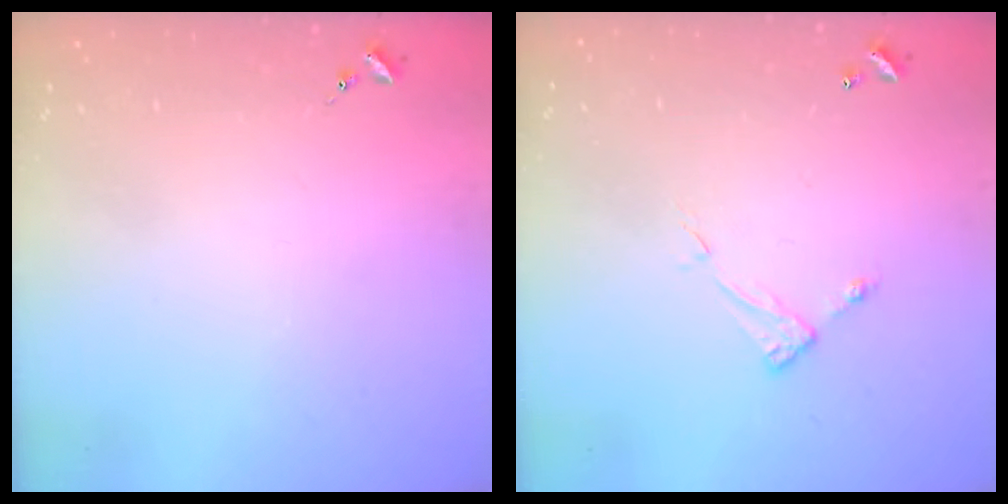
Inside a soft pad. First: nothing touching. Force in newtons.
{"total": 4.9, "press": 4.8, "slide": 0.3}